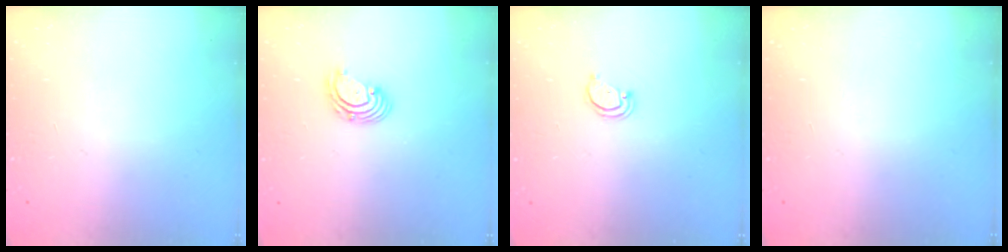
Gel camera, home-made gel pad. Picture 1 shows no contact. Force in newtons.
{"total": 2.7, "press": 2.7, "slide": 0.1}
{"total": 1.6, "press": 1.6, "slide": 0.1}
{"total": 0.0}